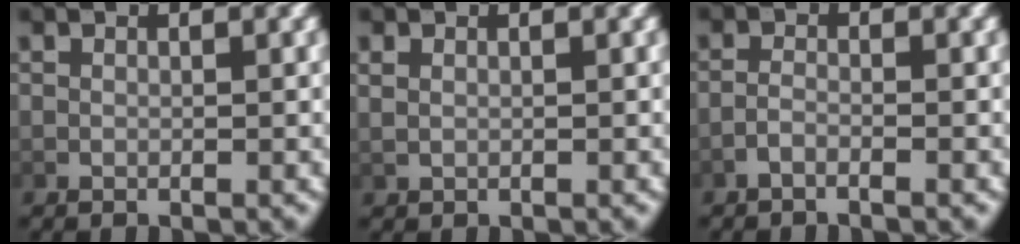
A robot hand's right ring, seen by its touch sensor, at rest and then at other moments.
{"total": 0.9, "force": [0.5, 0.5, 0.5], "torque": [-0.014, -0.001, 0.016]}
{"total": 1.4, "force": [-1.2, 0.2, 0.7], "torque": [-0.023, -0.007, -0.022]}